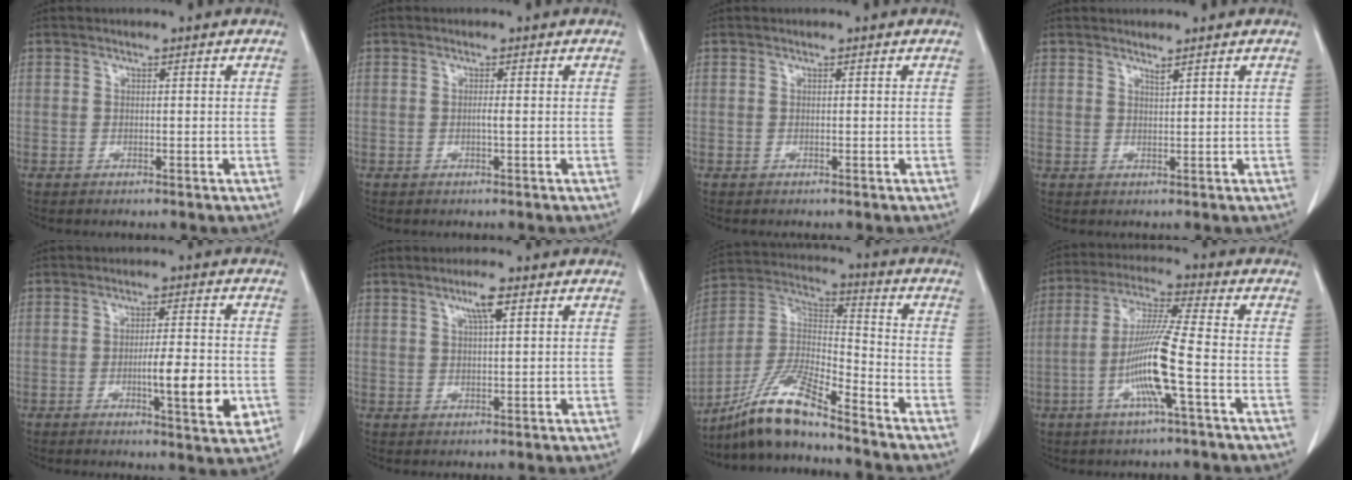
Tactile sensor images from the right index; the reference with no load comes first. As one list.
[{"total": 0.8, "force": [-0.1, -0.1, 0.8], "torque": [-0.014, -0.001, -0.003]}, {"total": 0.0}, {"total": 0.9, "force": [0.8, -0.2, 0.3], "torque": [-0.011, -0.009, 0.016]}, {"total": 8.7, "force": [-2.0, 1.1, 8.4], "torque": [-0.117, -0.008, -0.028]}, {"total": 3.4, "force": [1.7, 0.2, 3.0], "torque": [-0.055, 0.002, 0.030]}, {"total": 12.4, "force": [-10.1, 0.6, 7.2], "torque": [-0.151, -0.003, -0.193]}, {"total": 11.0, "force": [-3.1, -0.7, 10.5], "torque": [-0.206, -0.003, -0.065]}]